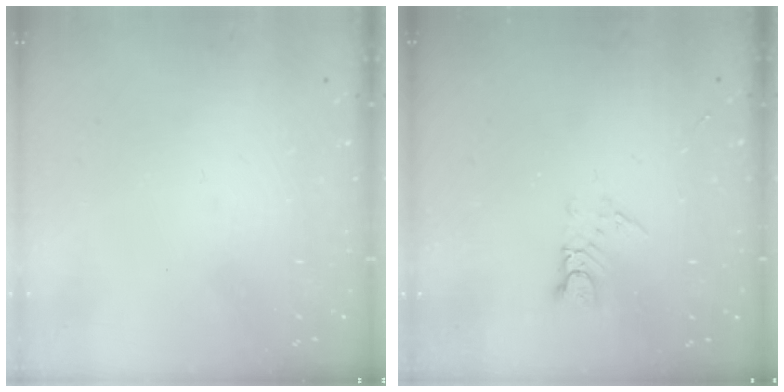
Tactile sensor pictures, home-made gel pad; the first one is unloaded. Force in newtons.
{"total": 3.3, "press": 3.3, "slide": 0.3}